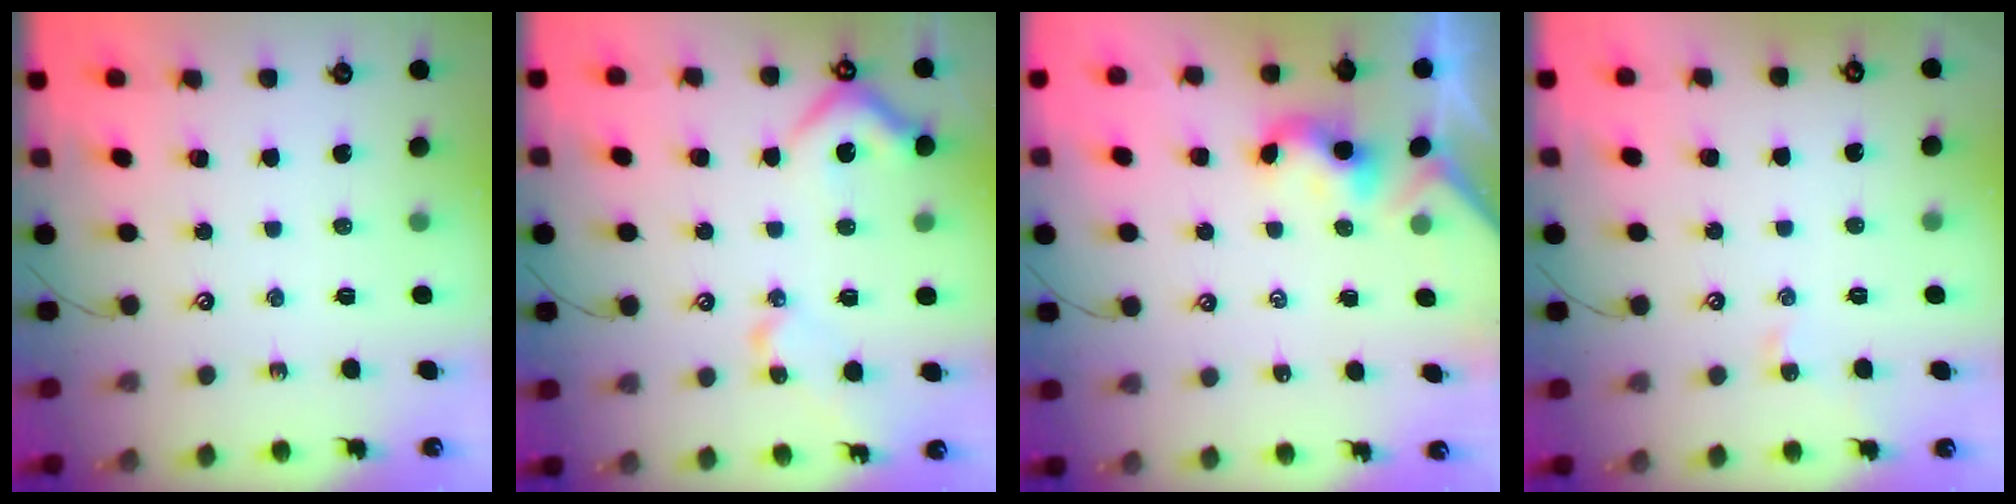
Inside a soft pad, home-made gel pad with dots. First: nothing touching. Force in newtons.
{"total": 8.9, "press": 8.8, "slide": 1.3}
{"total": 2.3, "press": 2.3, "slide": 0.2}
{"total": 0.0}